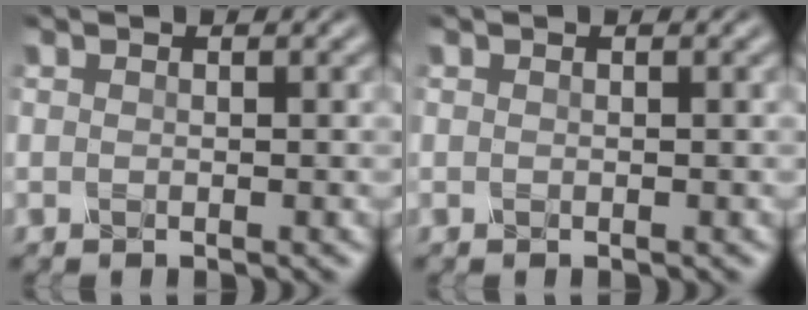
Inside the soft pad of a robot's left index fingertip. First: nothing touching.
{"total": 0.0}